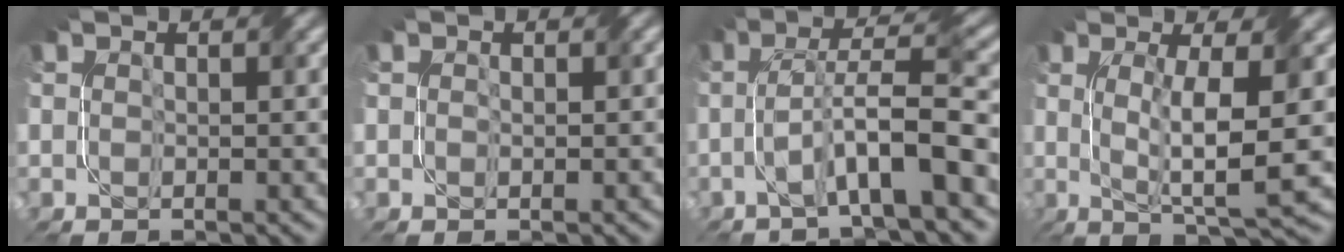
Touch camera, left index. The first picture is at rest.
{"total": 0.6, "force": [0.1, 0.4, 0.5], "torque": [-0.009, 0.001, 0.004]}
{"total": 6.5, "force": [-2.0, 0.7, 6.1], "torque": [-0.104, 0.021, -0.040]}
{"total": 6.4, "force": [0.2, 0.9, 6.3], "torque": [-0.108, -0.002, 0.009]}